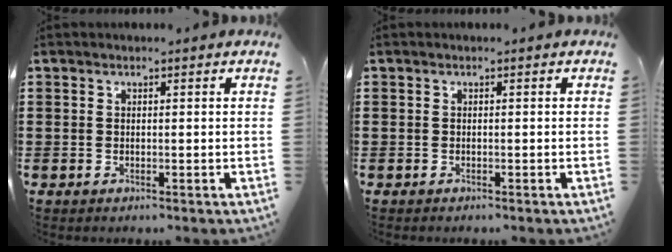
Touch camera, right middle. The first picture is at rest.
{"total": 0.0}